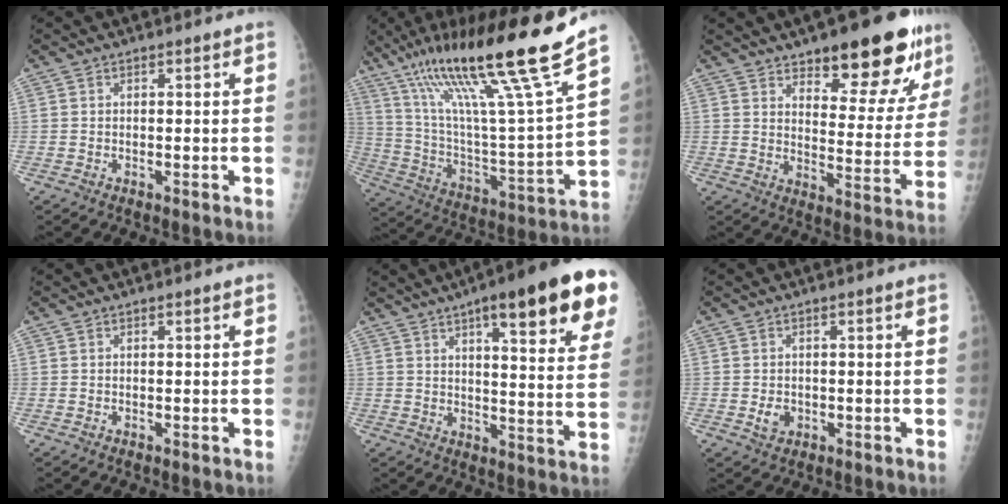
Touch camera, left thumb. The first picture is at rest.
{"total": 26.5, "force": [17.9, 1.0, 19.5], "torque": [-0.314, -0.064, 0.316]}
{"total": 18.7, "force": [12.2, 6.8, 12.4], "torque": [-0.115, -0.070, 0.173]}
{"total": 0.0}
{"total": 23.5, "force": [12.8, 5.1, 19.1], "torque": [-0.238, -0.034, 0.164]}
{"total": 2.3, "force": [-0.4, 1.8, 1.3], "torque": [-0.017, 0.000, -0.001]}